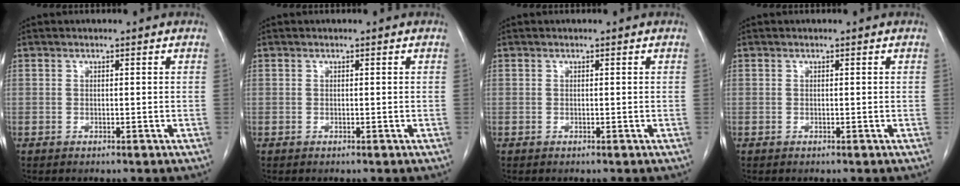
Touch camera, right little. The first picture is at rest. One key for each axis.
{"total": 0.0}
{"total": 0.0}
{"total": 0.0}